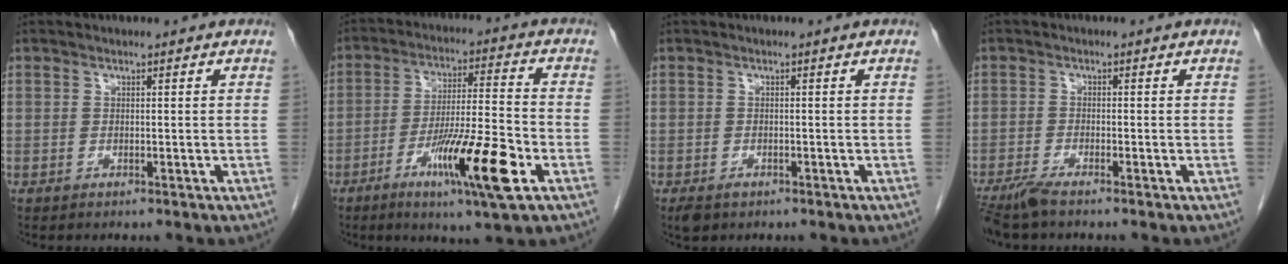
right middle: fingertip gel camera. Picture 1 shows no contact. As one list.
[{"total": 13.4, "force": [-6.0, 0.5, 12.0], "torque": [-0.210, -0.019, -0.101]}, {"total": 2.2, "force": [-1.4, 1.3, 1.1], "torque": [-0.022, -0.004, -0.016]}, {"total": 3.5, "force": [-2.9, 0.1, 2.0], "torque": [-0.043, -0.010, -0.059]}]